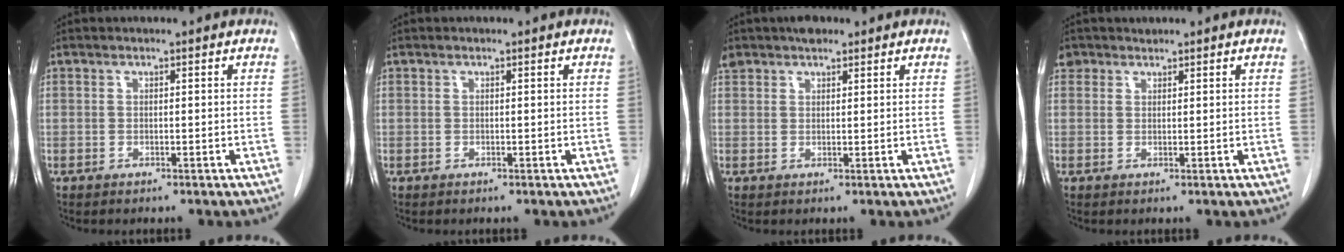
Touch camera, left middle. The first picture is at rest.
{"total": 0.0}
{"total": 3.2, "force": [2.5, 1.6, 1.1], "torque": [-0.026, 0.016, 0.042]}
{"total": 1.9, "force": [1.4, 1.2, -0.1], "torque": [0.006, 0.010, 0.022]}